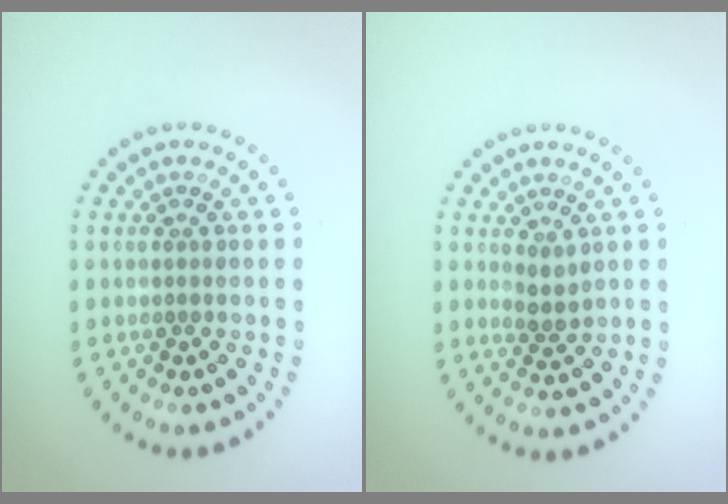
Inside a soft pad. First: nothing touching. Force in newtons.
{"total": 1.6, "press": 1.2, "slide": 1.0}